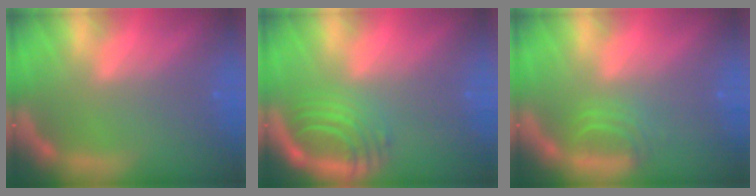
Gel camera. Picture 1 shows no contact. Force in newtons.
{"total": 6.1}
{"total": 2.5}